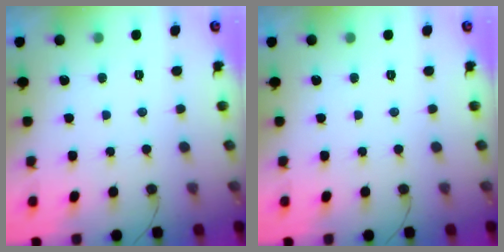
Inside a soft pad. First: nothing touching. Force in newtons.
{"total": 0.0}